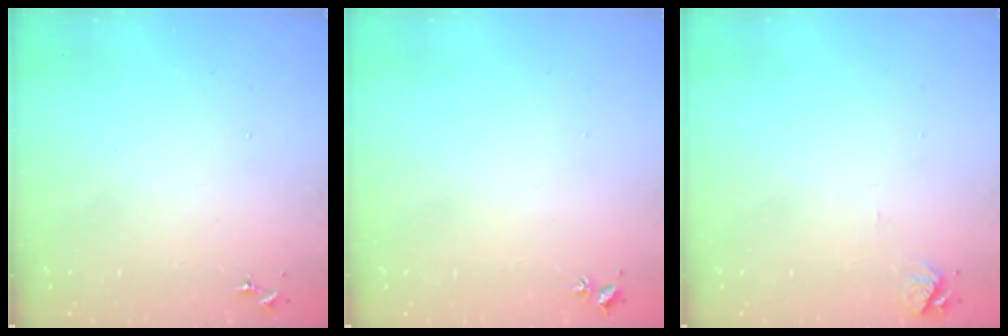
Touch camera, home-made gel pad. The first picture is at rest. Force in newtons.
{"total": 2.0, "press": 2.0, "slide": 0.3}
{"total": 4.9, "press": 4.9, "slide": 0.5}